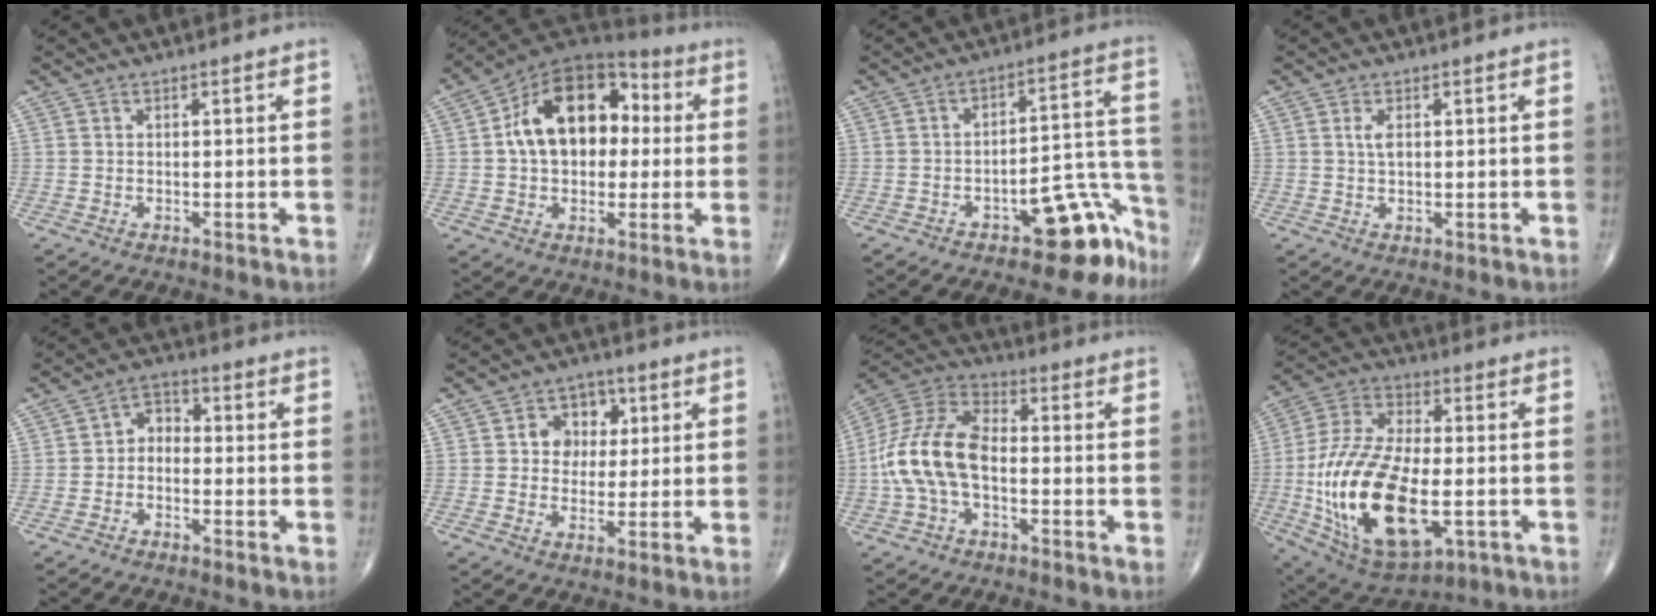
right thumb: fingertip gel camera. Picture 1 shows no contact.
{"total": 18.8, "force": [2.3, 12.5, 13.8], "torque": [-0.187, 0.035, 0.031]}
{"total": 12.3, "force": [-8.0, 5.5, 7.5], "torque": [-0.031, 0.108, -0.109]}
{"total": 2.2, "force": [0.6, 1.0, 1.9], "torque": [-0.037, -0.004, 0.010]}
{"total": 4.2, "force": [-0.9, 3.2, 2.6], "torque": [-0.025, 0.025, -0.034]}
{"total": 7.3, "force": [1.6, 6.1, 3.7], "torque": [-0.012, 0.002, 0.020]}
{"total": 15.0, "force": [-2.0, 8.7, 12.1], "torque": [-0.253, 0.039, -0.044]}
{"total": 25.0, "force": [-4.7, 12.4, 21.2], "torque": [-0.427, 0.001, -0.061]}